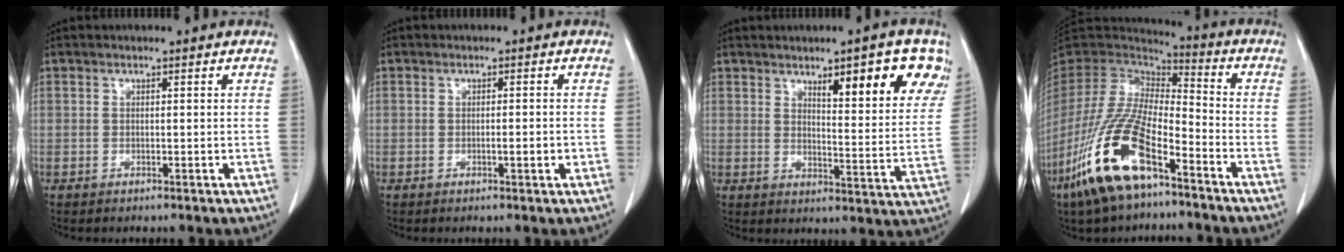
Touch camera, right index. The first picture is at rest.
{"total": 1.9, "force": [-0.4, 0.2, 1.8], "torque": [-0.030, -0.002, -0.006]}
{"total": 11.7, "force": [6.7, 2.2, 9.3], "torque": [-0.113, -0.003, 0.089]}
{"total": 17.7, "force": [-10.1, 5.1, 13.6], "torque": [-0.292, -0.032, -0.193]}